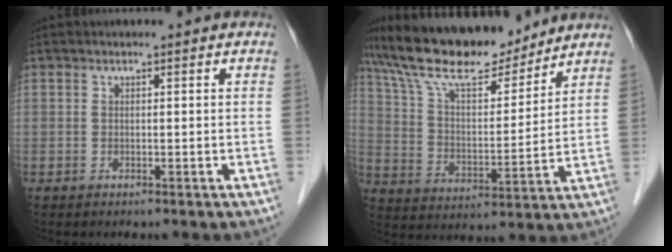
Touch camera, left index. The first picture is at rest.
{"total": 17.0, "force": [14.6, 3.6, 8.0], "torque": [-0.150, 0.021, 0.260]}